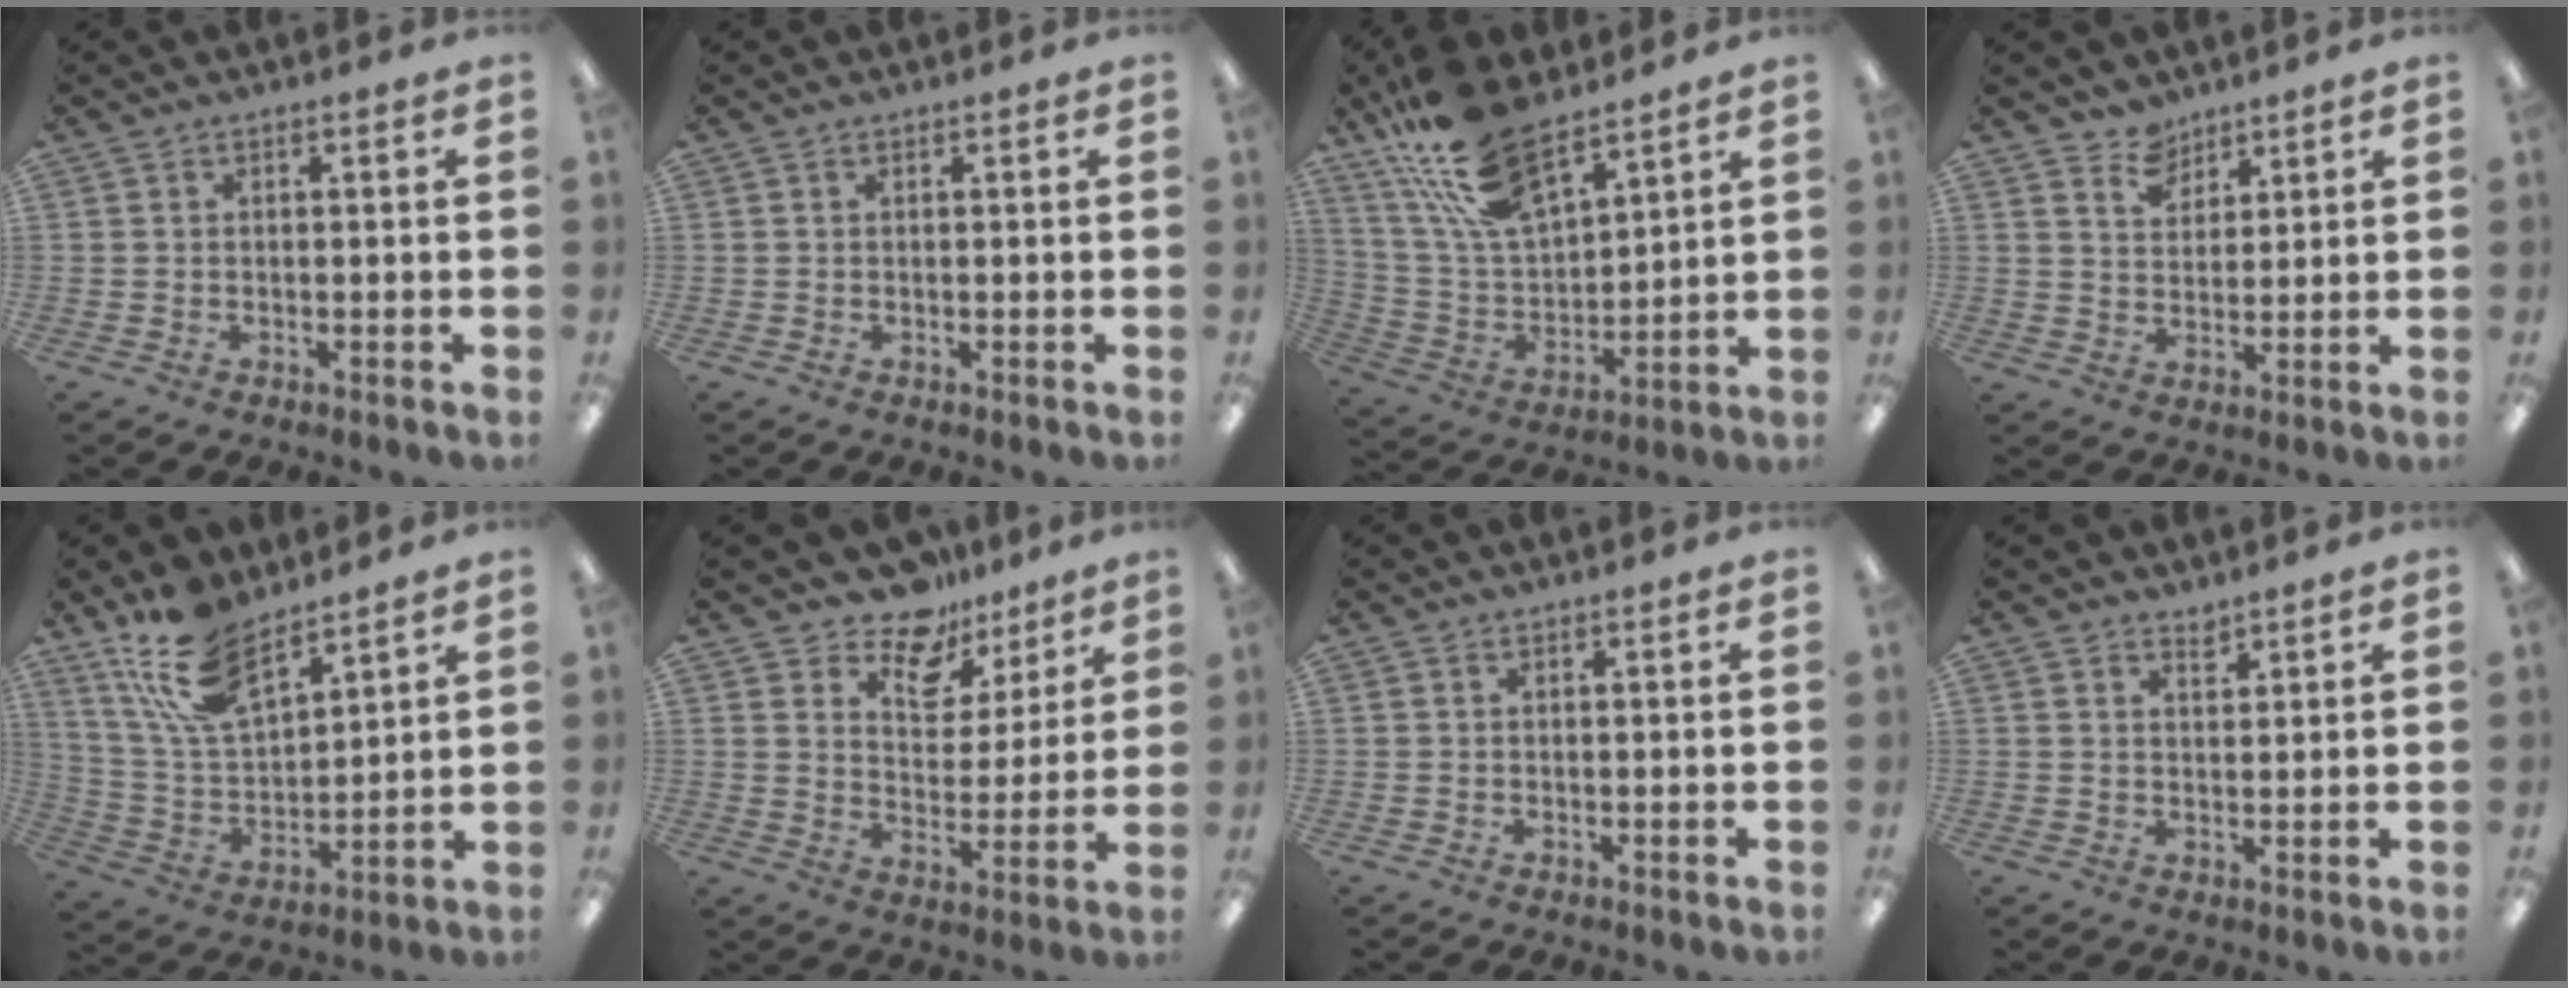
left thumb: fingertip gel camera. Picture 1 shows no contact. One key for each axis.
{"total": 0.0}
{"total": 19.0, "fx": 13.4, "fy": 7.9, "fz": 10.8, "tx": -0.234, "ty": -0.068, "tz": 0.240}
{"total": 5.4, "fx": 4.7, "fy": 2.7, "fz": 0.5, "tx": -0.011, "ty": -0.027, "tz": 0.087}
{"total": 15.7, "fx": 11.1, "fy": 6.6, "fz": 8.9, "tx": -0.186, "ty": -0.045, "tz": 0.204}
{"total": 11.5, "fx": 9.5, "fy": 5.8, "fz": 2.8, "tx": -0.053, "ty": -0.070, "tz": 0.176}
{"total": 0.0}
{"total": 2.1, "fx": 2.0, "fy": 0.6, "fz": 0.3, "tx": 0.000, "ty": -0.012, "tz": 0.035}